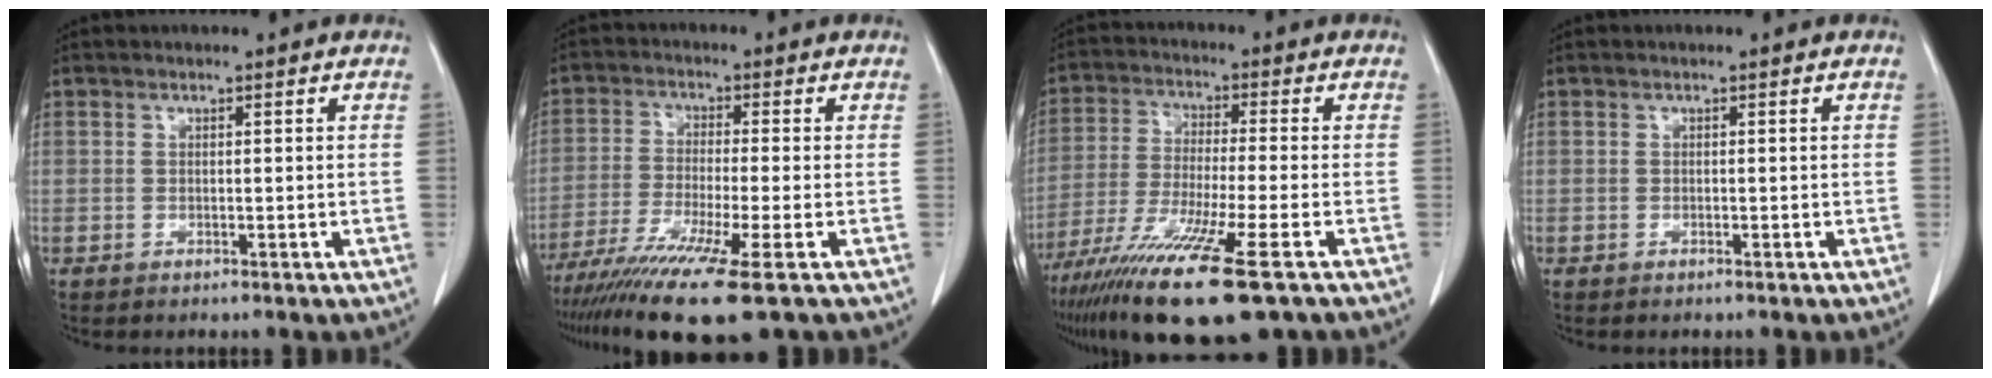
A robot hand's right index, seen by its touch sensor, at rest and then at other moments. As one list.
[{"total": 11.9, "force": [-7.9, -0.6, 8.9], "torque": [-0.163, -0.032, -0.133]}, {"total": 16.2, "force": [-10.1, 0.3, 12.7], "torque": [-0.239, -0.051, -0.177]}, {"total": 0.0}]